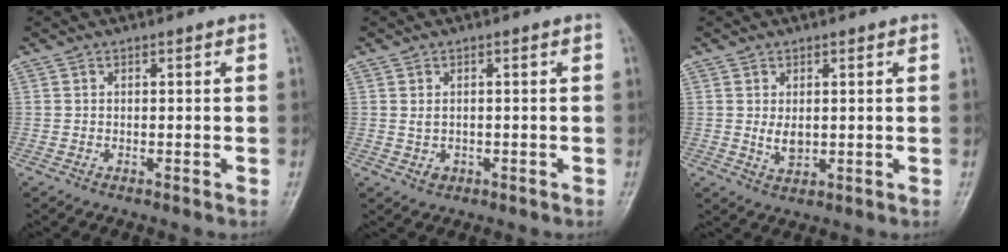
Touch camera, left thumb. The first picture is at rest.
{"total": 1.8, "force": [0.0, 1.4, 1.1], "torque": [-0.016, -0.002, 0.006]}
{"total": 3.1, "force": [0.5, 2.0, 2.3], "torque": [-0.033, -0.010, 0.015]}